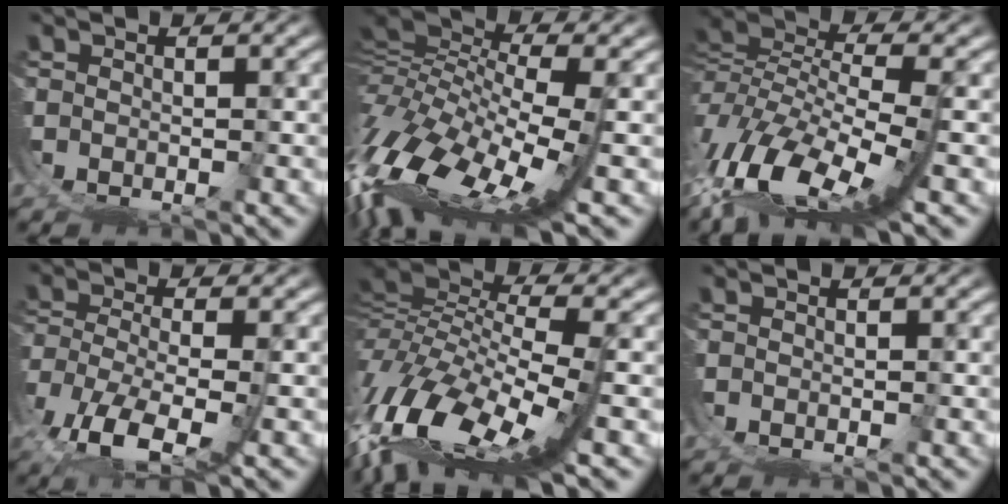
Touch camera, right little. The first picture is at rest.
{"total": 12.4, "force": [1.2, 6.5, 10.5], "torque": [-0.219, -0.031, 0.041]}
{"total": 9.4, "force": [1.2, 4.8, 8.0], "torque": [-0.165, -0.016, 0.028]}
{"total": 4.6, "force": [0.2, 2.5, 3.8], "torque": [-0.110, -0.046, 0.030]}
{"total": 12.7, "force": [1.2, 6.7, 10.7], "torque": [-0.207, -0.020, 0.031]}
{"total": 0.0}